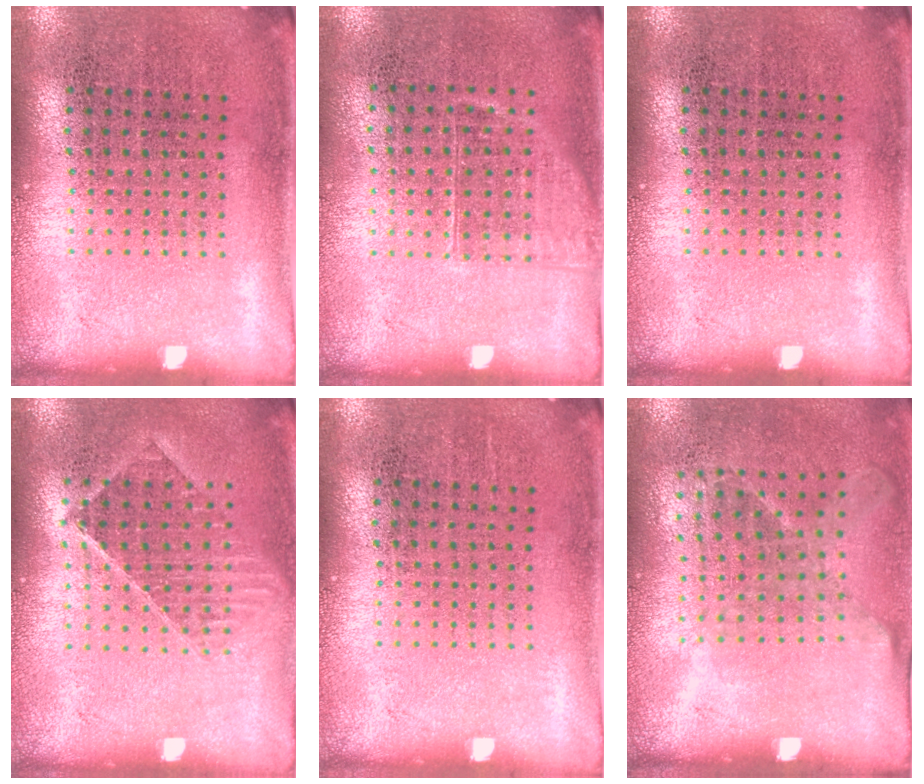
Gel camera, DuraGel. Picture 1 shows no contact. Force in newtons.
{"total": 1.1, "press": 0.9, "slide": 0.6}
{"total": 0.0}
{"total": 1.2, "press": 1.1, "slide": 0.4}
{"total": 0.0}
{"total": 1.2, "press": 0.9, "slide": 0.7}